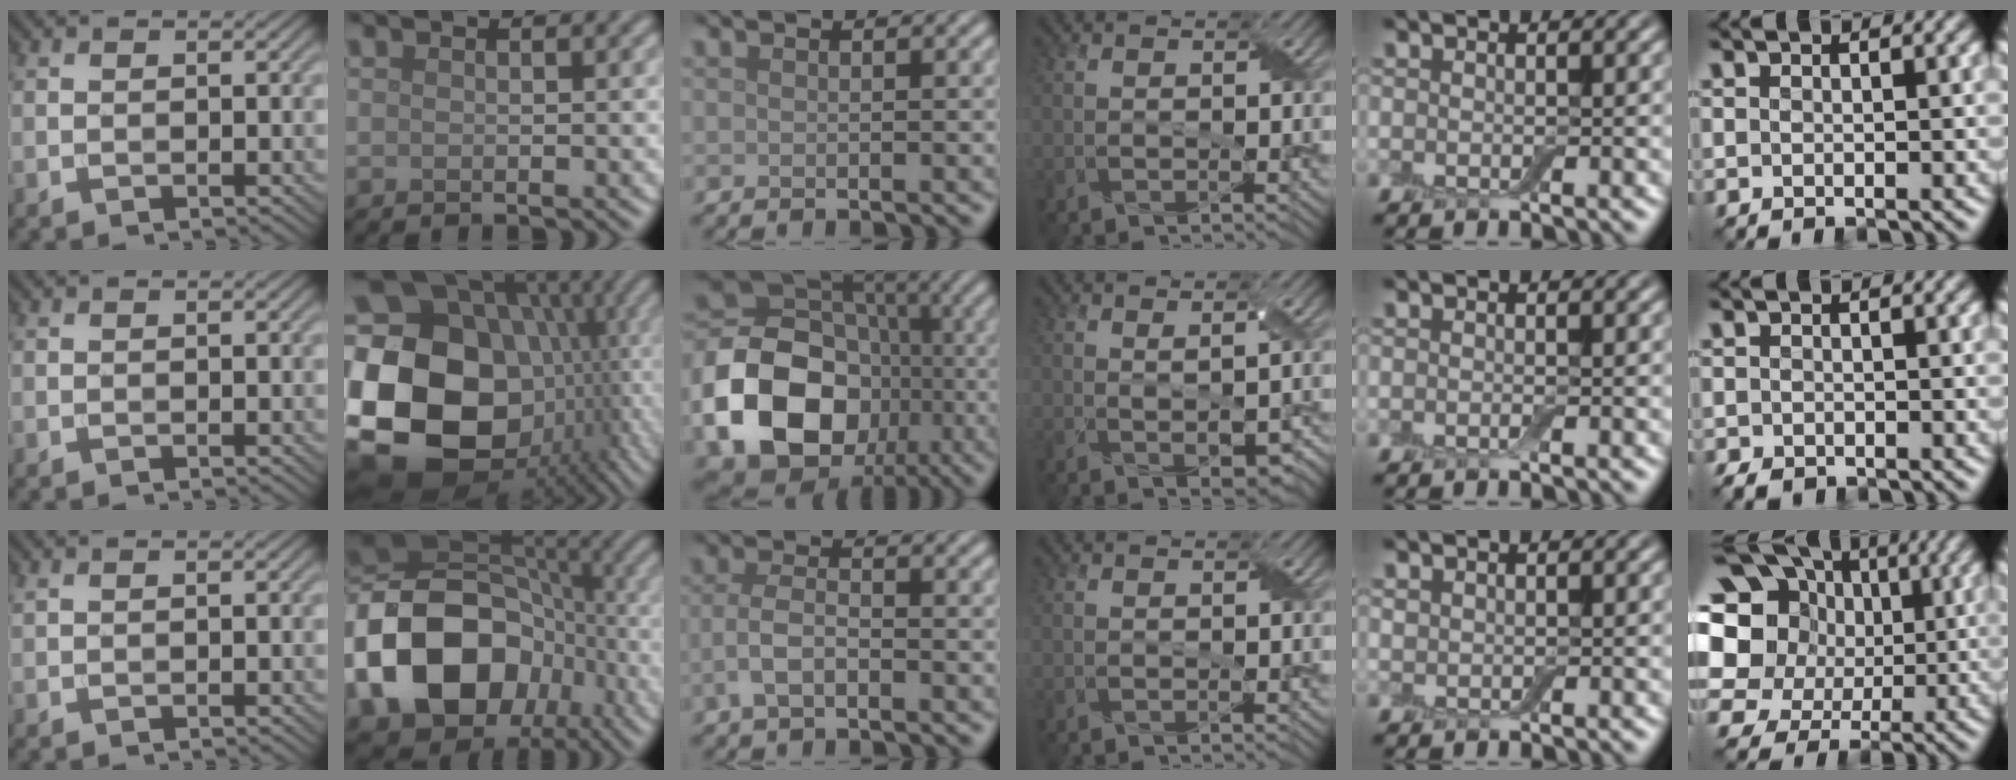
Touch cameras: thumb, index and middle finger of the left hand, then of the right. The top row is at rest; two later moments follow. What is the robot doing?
{"motion": "fold", "object": "aluminum foil"}